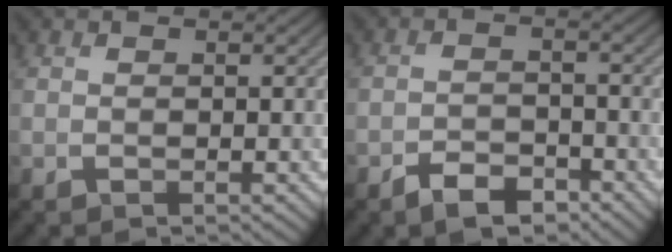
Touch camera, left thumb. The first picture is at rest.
{"total": 4.0, "force": [-3.2, 1.7, 1.7], "torque": [-0.027, -0.002, -0.059]}